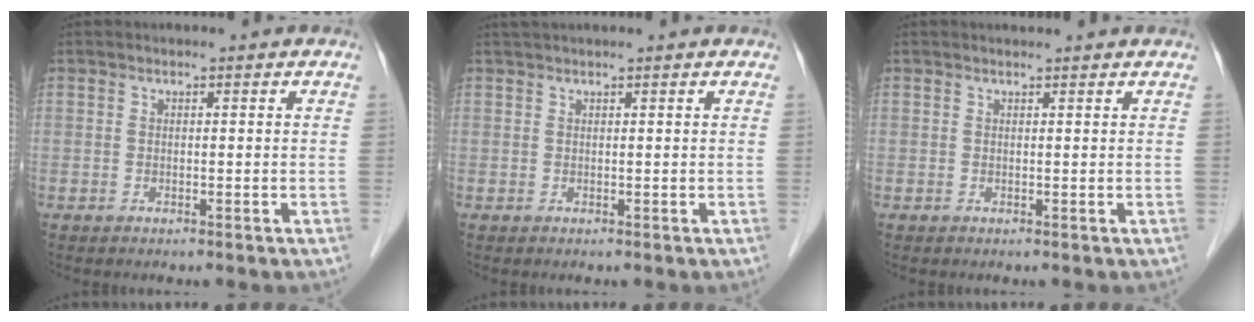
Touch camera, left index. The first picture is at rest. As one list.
[{"total": 2.4, "force": [2.1, -0.3, 1.1], "torque": [-0.012, 0.029, 0.041]}, {"total": 1.6, "force": [1.6, -0.1, 0.3], "torque": [-0.011, 0.011, 0.023]}]